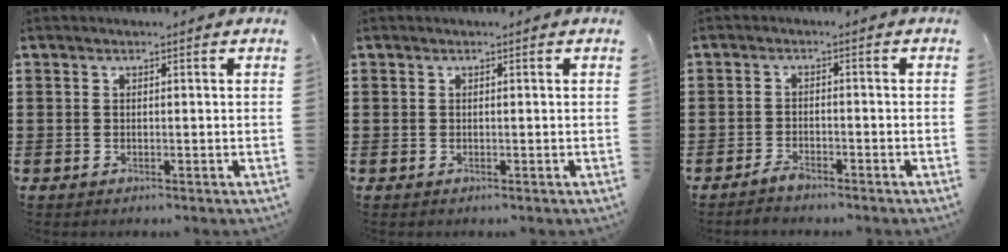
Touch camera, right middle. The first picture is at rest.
{"total": 0.0}
{"total": 2.1, "force": [-1.9, 0.4, 0.8], "torque": [-0.017, 0.003, -0.038]}